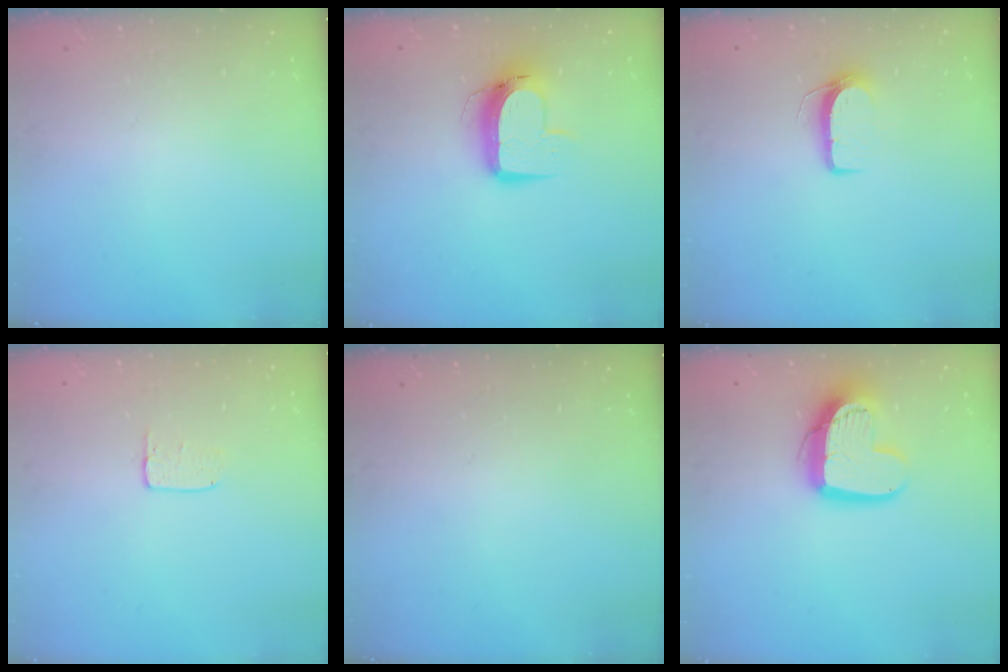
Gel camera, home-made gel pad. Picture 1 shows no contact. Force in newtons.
{"total": 10.4, "press": 10.4, "slide": 1.1}
{"total": 7.0, "press": 7.0, "slide": 0.6}
{"total": 3.4, "press": 3.4, "slide": 0.3}
{"total": 0.0}
{"total": 14.6, "press": 14.6, "slide": 1.1}